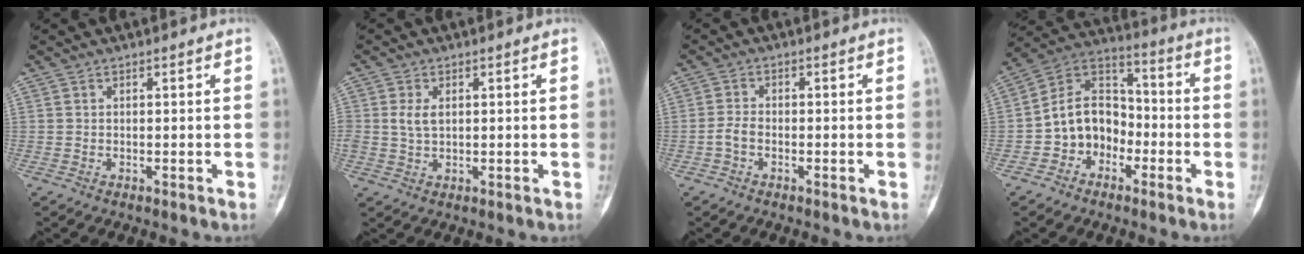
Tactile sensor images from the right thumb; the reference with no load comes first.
{"total": 3.1, "force": [0.5, 1.9, 2.4], "torque": [-0.047, 0.001, 0.014]}
{"total": 2.3, "force": [-1.0, 1.3, 1.6], "torque": [-0.036, 0.009, -0.023]}
{"total": 12.0, "force": [-3.7, 9.4, 6.4], "torque": [-0.076, 0.059, -0.078]}